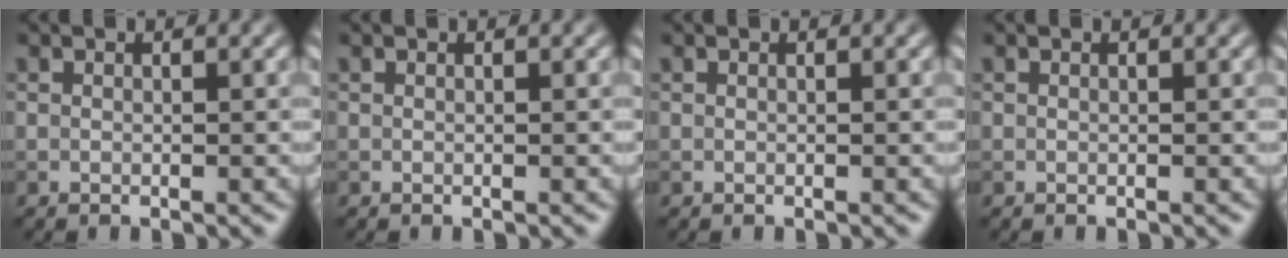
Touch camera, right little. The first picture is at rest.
{"total": 0.0}
{"total": 0.0}
{"total": 0.0}